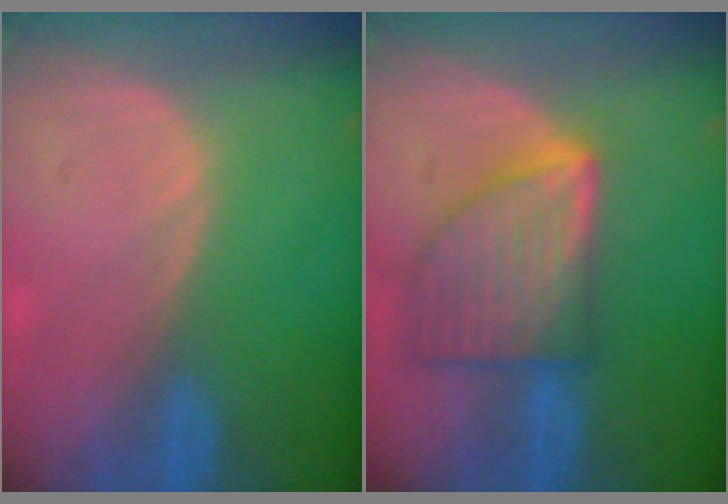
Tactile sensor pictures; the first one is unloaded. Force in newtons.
{"total": 8.8, "press": 8.8, "slide": 0.5}